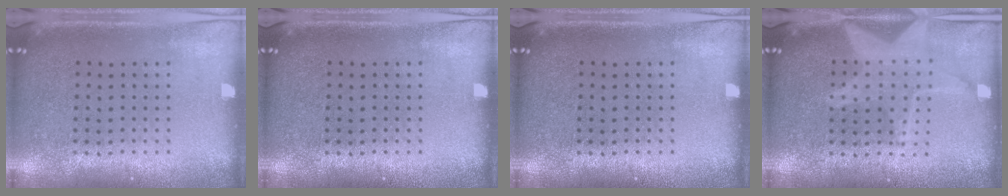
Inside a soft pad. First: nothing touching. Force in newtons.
{"total": 0.0}
{"total": 0.0}
{"total": 2.1, "press": 2.1, "slide": 0.2}